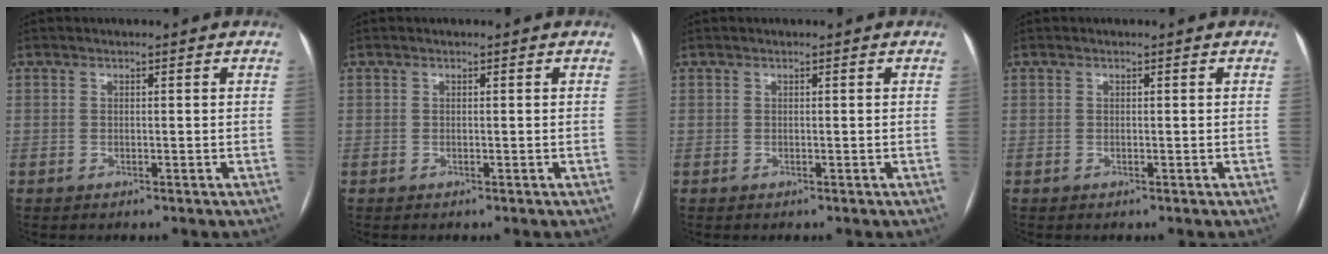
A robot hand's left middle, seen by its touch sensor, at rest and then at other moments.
{"total": 0.0}
{"total": 0.0}
{"total": 0.0}